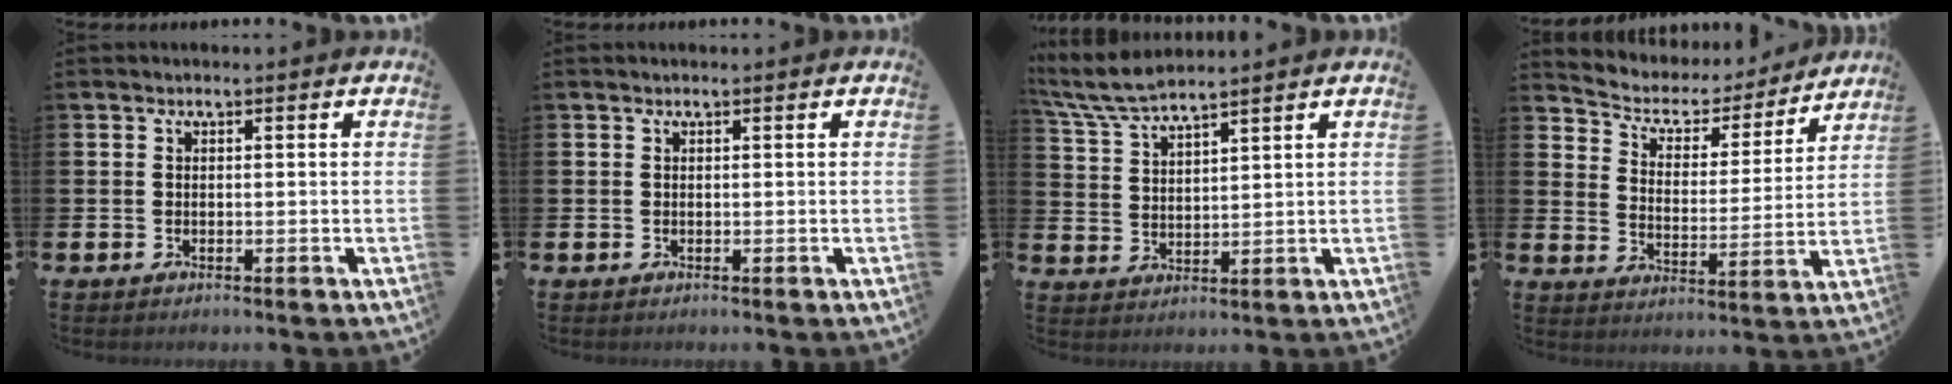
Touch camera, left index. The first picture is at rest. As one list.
[{"total": 0.0}, {"total": 5.8, "force": [5.4, 0.3, 1.9], "torque": [-0.058, -0.021, 0.100]}, {"total": 4.8, "force": [4.2, 2.2, 0.6], "torque": [-0.043, -0.034, 0.067]}]